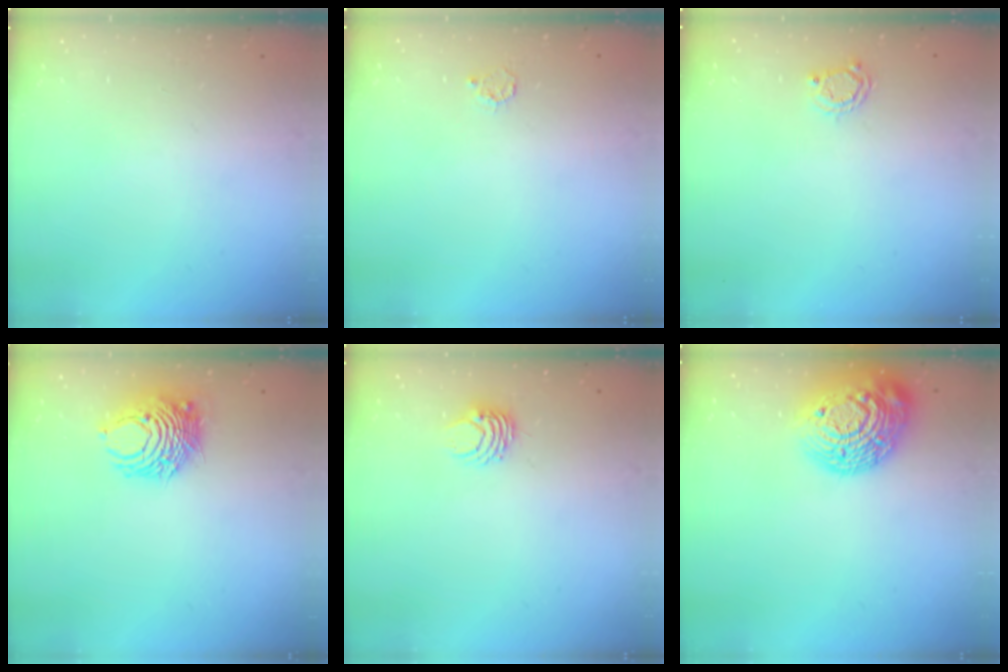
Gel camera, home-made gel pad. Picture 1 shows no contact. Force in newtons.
{"total": 3.5, "press": 3.5, "slide": 0.3}
{"total": 4.2, "press": 4.2, "slide": 0.6}
{"total": 8.2, "press": 8.2, "slide": 0.4}
{"total": 4.0, "press": 3.9, "slide": 0.4}
{"total": 21.4, "press": 21.3, "slide": 1.4}